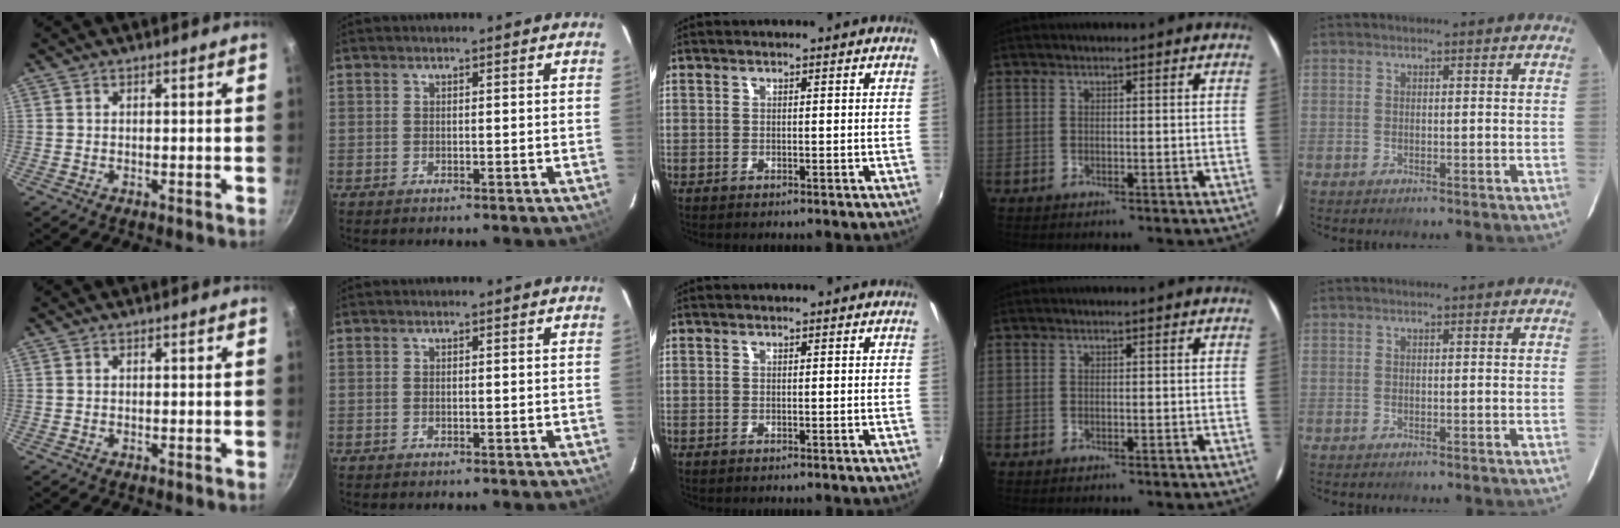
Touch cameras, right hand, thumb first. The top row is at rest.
{}